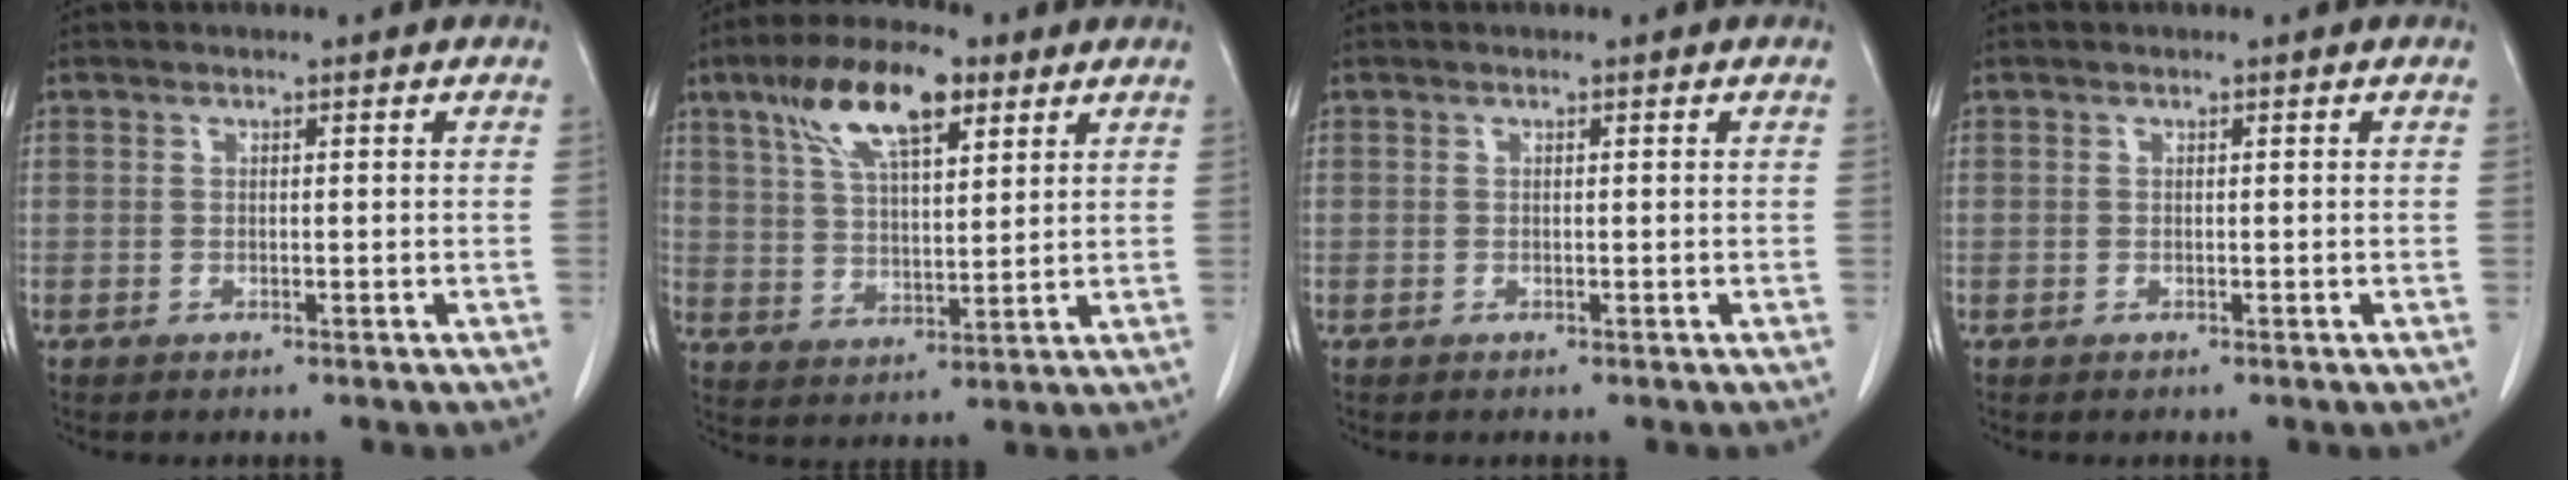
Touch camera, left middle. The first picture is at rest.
{"total": 11.7, "force": [6.6, 3.9, 8.8], "torque": [-0.164, 0.018, 0.123]}
{"total": 0.0}
{"total": 0.0}